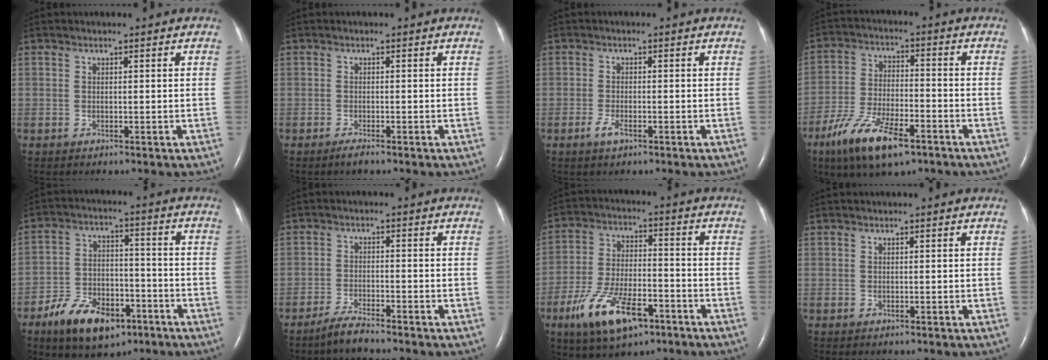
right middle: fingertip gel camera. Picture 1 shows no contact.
{"total": 1.3, "force": [-1.1, 0.0, 0.8], "torque": [-0.026, -0.005, -0.020]}
{"total": 2.0, "force": [-1.2, 0.6, 1.5], "torque": [-0.037, -0.001, -0.023]}
{"total": 12.3, "force": [-7.5, 3.8, 9.0], "torque": [-0.179, -0.015, -0.131]}
{"total": 12.0, "force": [-7.2, 6.2, 7.5], "torque": [-0.135, 0.004, -0.117]}
{"total": 3.3, "force": [-3.0, 0.0, 1.4], "torque": [-0.039, -0.010, -0.060]}
{"total": 12.9, "force": [-7.1, 4.9, 9.6], "torque": [-0.192, -0.003, -0.120]}
{"total": 0.0}